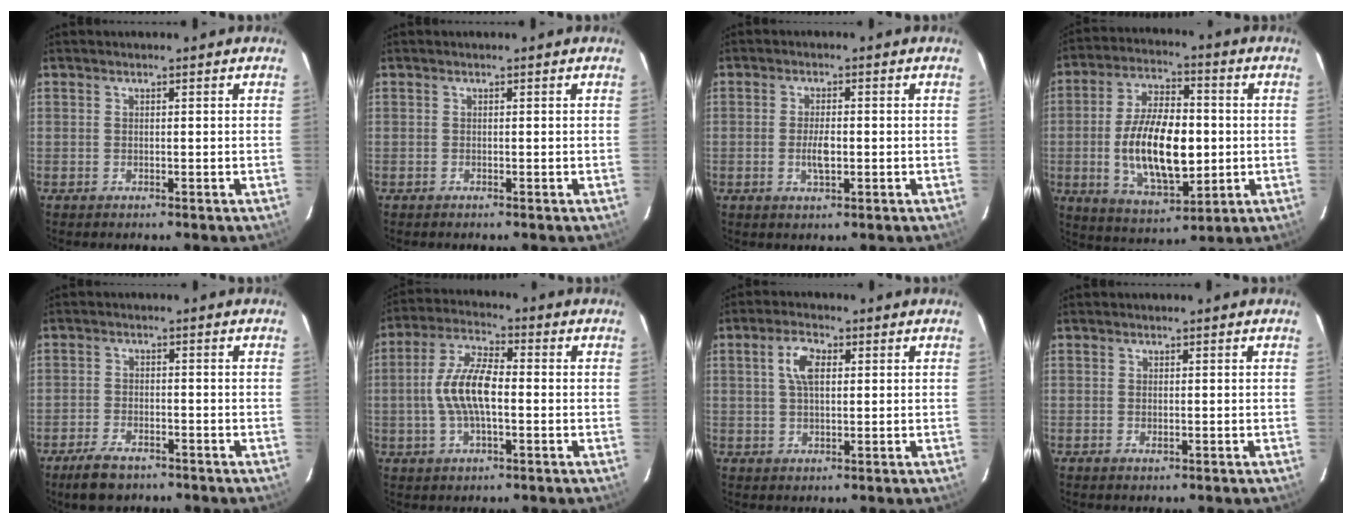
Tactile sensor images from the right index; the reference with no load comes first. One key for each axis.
{"total": 0.0}
{"total": 3.8, "fx": -0.7, "fy": 1.5, "fz": 3.5, "tx": -0.066, "ty": -0.003, "tz": -0.011}
{"total": 17.2, "fx": -1.5, "fy": 8.0, "fz": 15.2, "tx": -0.288, "ty": 0.000, "tz": -0.014}
{"total": 6.1, "fx": -4.6, "fy": 2.6, "fz": 3.0, "tx": -0.079, "ty": -0.003, "tz": -0.080}
{"total": 10.1, "fx": -1.0, "fy": 4.0, "fz": 9.2, "tx": -0.190, "ty": 0.011, "tz": -0.019}
{"total": 5.0, "fx": 1.4, "fy": 2.5, "fz": 4.1, "tx": -0.077, "ty": 0.012, "tz": 0.026}
{"total": 0.9, "fx": 0.0, "fy": 0.5, "fz": 0.7, "tx": -0.014, "ty": 0.000, "tz": 0.000}